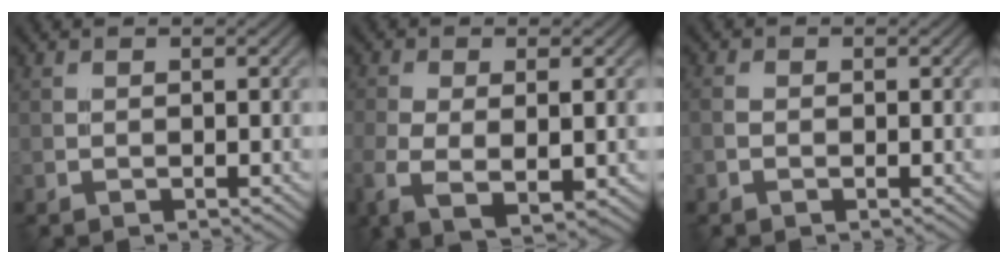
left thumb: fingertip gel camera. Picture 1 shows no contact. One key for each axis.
{"total": 6.8, "fx": -1.5, "fy": 3.2, "fz": 5.8, "tx": -0.132, "ty": -0.024, "tz": -0.021}
{"total": 1.1, "fx": -0.3, "fy": 0.6, "fz": 0.8, "tx": -0.022, "ty": 0.001, "tz": -0.009}